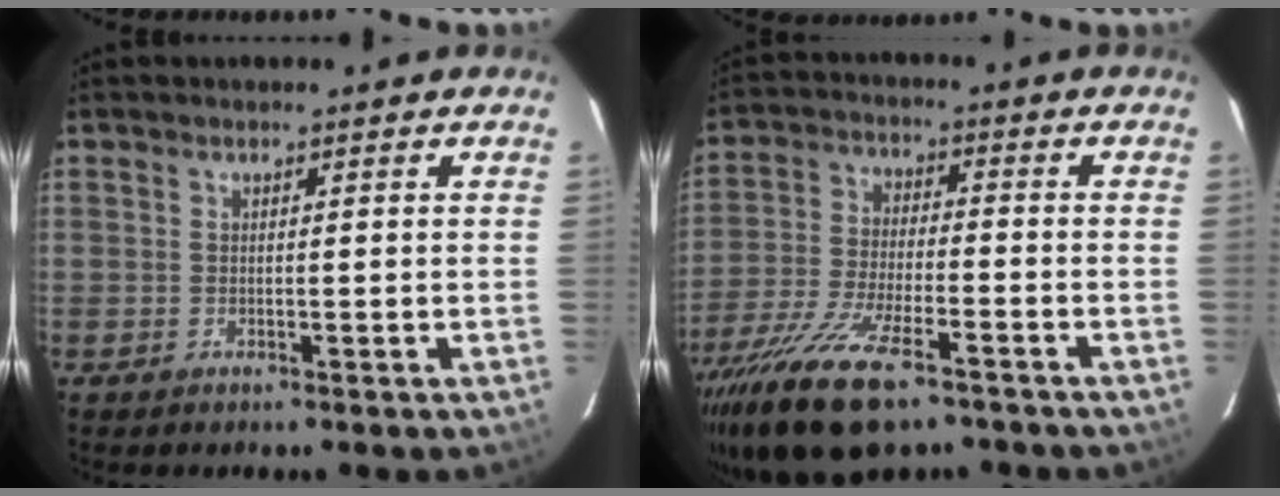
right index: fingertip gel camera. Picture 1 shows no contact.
{"total": 17.8, "force": [-12.2, 5.8, 11.7], "torque": [-0.249, -0.054, -0.222]}